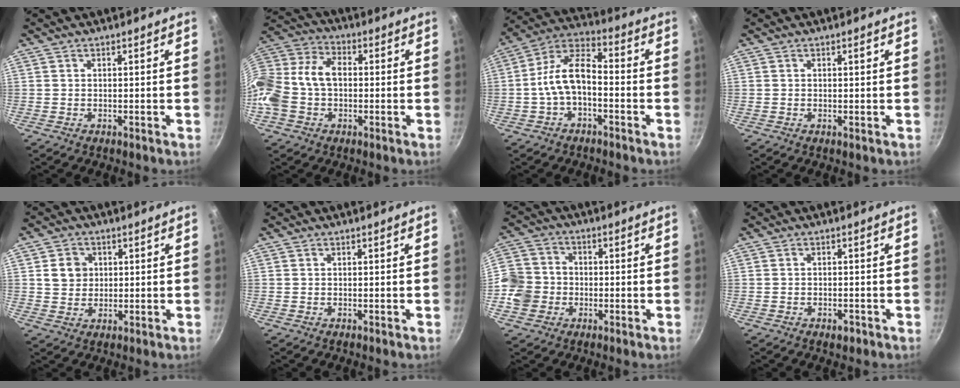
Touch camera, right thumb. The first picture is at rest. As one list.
[{"total": 16.2, "force": [-1.5, 11.8, 11.1], "torque": [-0.218, 0.048, -0.044]}, {"total": 10.5, "force": [-2.6, 5.8, 8.4], "torque": [-0.145, 0.050, -0.059]}, {"total": 0.8, "force": [0.3, 0.2, 0.7], "torque": [-0.007, -0.001, 0.002]}, {"total": 5.0, "force": [1.0, 4.5, 2.0], "torque": [-0.010, 0.003, 0.016]}, {"total": 0.0}, {"total": 9.9, "force": [-2.2, 8.7, 4.2], "torque": [-0.057, 0.025, -0.056]}, {"total": 2.1, "force": [-1.3, 1.0, 1.2], "torque": [-0.019, 0.009, -0.017]}]